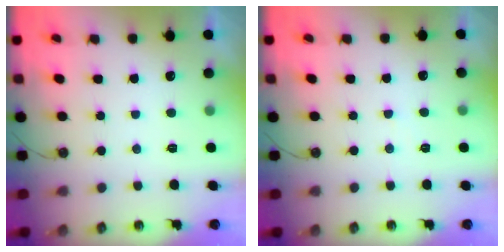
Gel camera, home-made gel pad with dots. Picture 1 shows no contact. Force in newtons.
{"total": 3.5, "press": 3.5, "slide": 0.5}